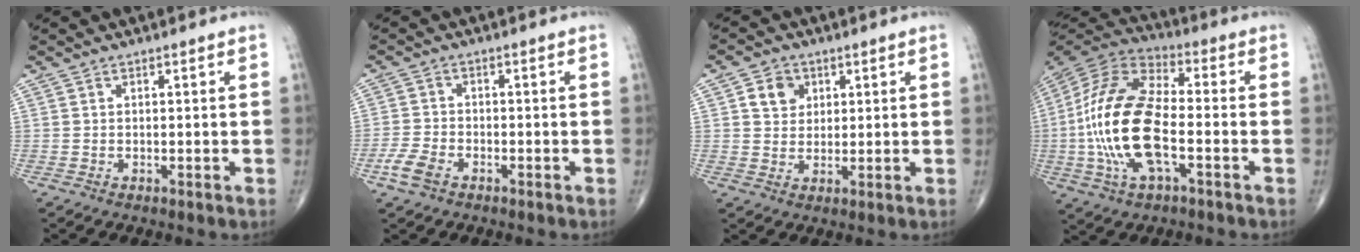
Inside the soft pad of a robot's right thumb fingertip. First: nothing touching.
{"total": 4.3, "force": [-2.5, 2.4, 2.6], "torque": [-0.062, 0.008, -0.050]}
{"total": 5.1, "force": [1.8, 4.3, 2.1], "torque": [-0.013, -0.005, 0.030]}
{"total": 20.6, "force": [-3.5, 9.1, 18.2], "torque": [-0.392, 0.021, -0.067]}